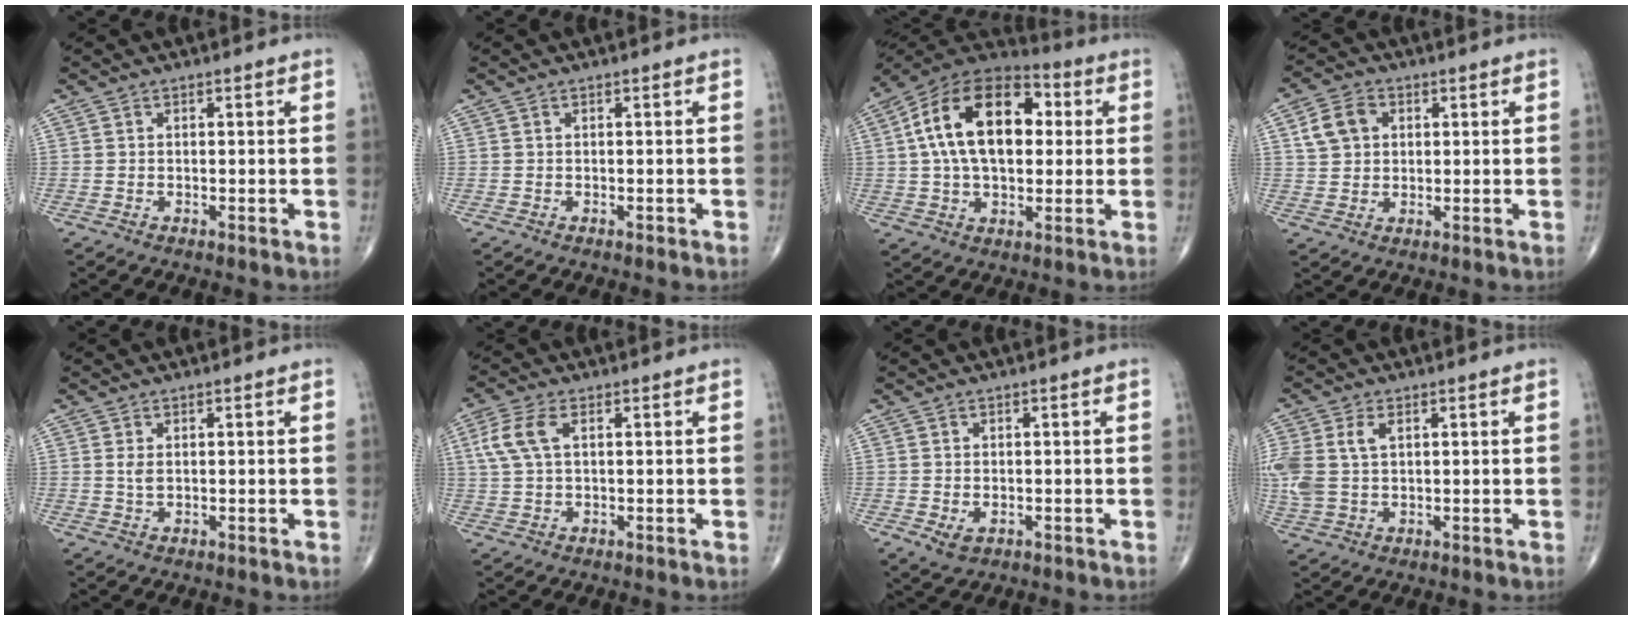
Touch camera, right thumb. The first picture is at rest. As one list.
[{"total": 0.0}, {"total": 20.9, "force": [3.5, 12.4, 16.4], "torque": [-0.265, 0.023, 0.050]}, {"total": 6.5, "force": [1.9, 5.1, 3.6], "torque": [-0.053, 0.005, 0.033]}, {"total": 1.6, "force": [0.4, 0.9, 1.3], "torque": [-0.025, -0.001, 0.011]}, {"total": 6.2, "force": [1.8, 3.1, 5.1], "torque": [-0.133, 0.014, 0.037]}, {"total": 2.7, "force": [-0.7, 1.9, 1.9], "torque": [-0.030, -0.004, -0.002]}, {"total": 8.7, "force": [1.9, 5.4, 6.5], "torque": [-0.167, 0.012, 0.045]}]